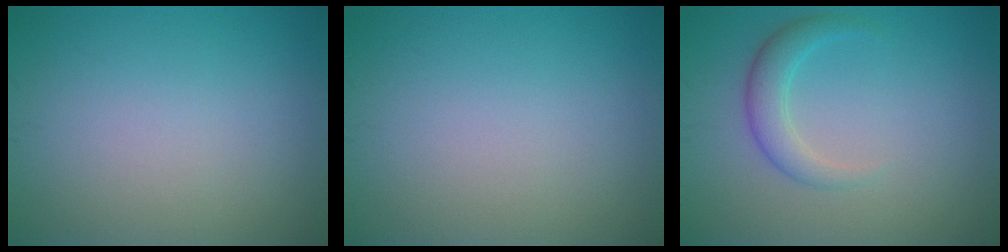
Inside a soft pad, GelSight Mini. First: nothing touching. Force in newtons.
{"total": 0.0}
{"total": 2.5, "press": 2.5, "slide": 0.1}